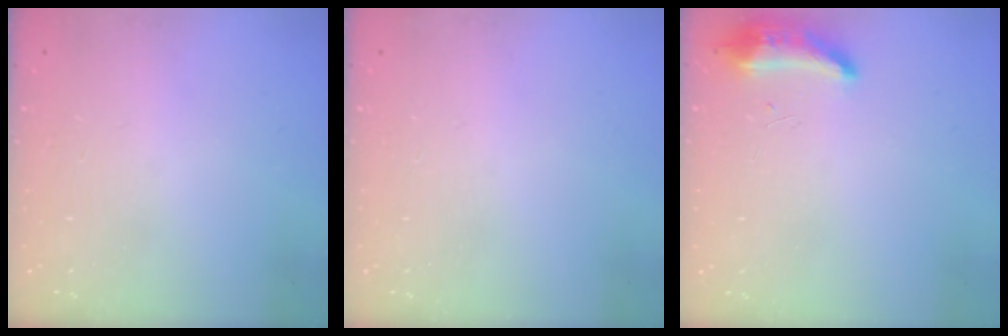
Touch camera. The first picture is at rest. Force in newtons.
{"total": 8.9, "press": 3.1, "slide": 8.3}
{"total": 8.5, "press": 8.4, "slide": 1.6}